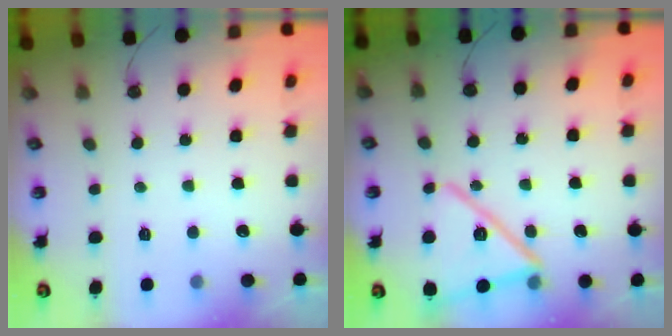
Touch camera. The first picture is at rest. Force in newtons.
{"total": 16.5, "press": 16.4, "slide": 1.0}